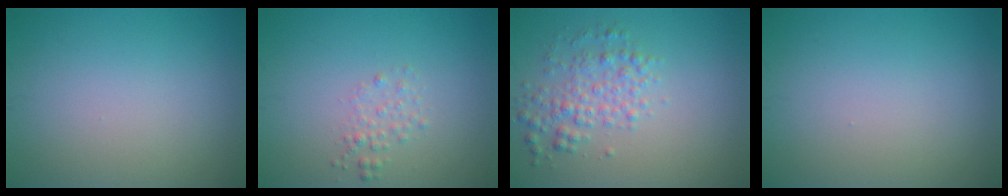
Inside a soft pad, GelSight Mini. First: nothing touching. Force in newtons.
{"total": 1.3, "press": 1.3, "slide": 0.1}
{"total": 3.0, "press": 3.0, "slide": 0.0}
{"total": 0.0}